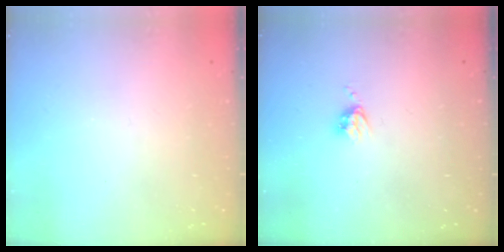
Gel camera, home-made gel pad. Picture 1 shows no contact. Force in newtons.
{"total": 3.6, "press": 3.6, "slide": 0.4}